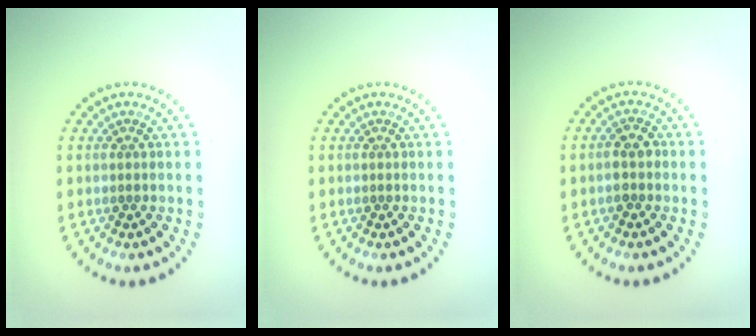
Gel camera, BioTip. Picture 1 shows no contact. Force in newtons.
{"total": 0.0}
{"total": 1.8, "press": 1.7, "slide": 0.7}